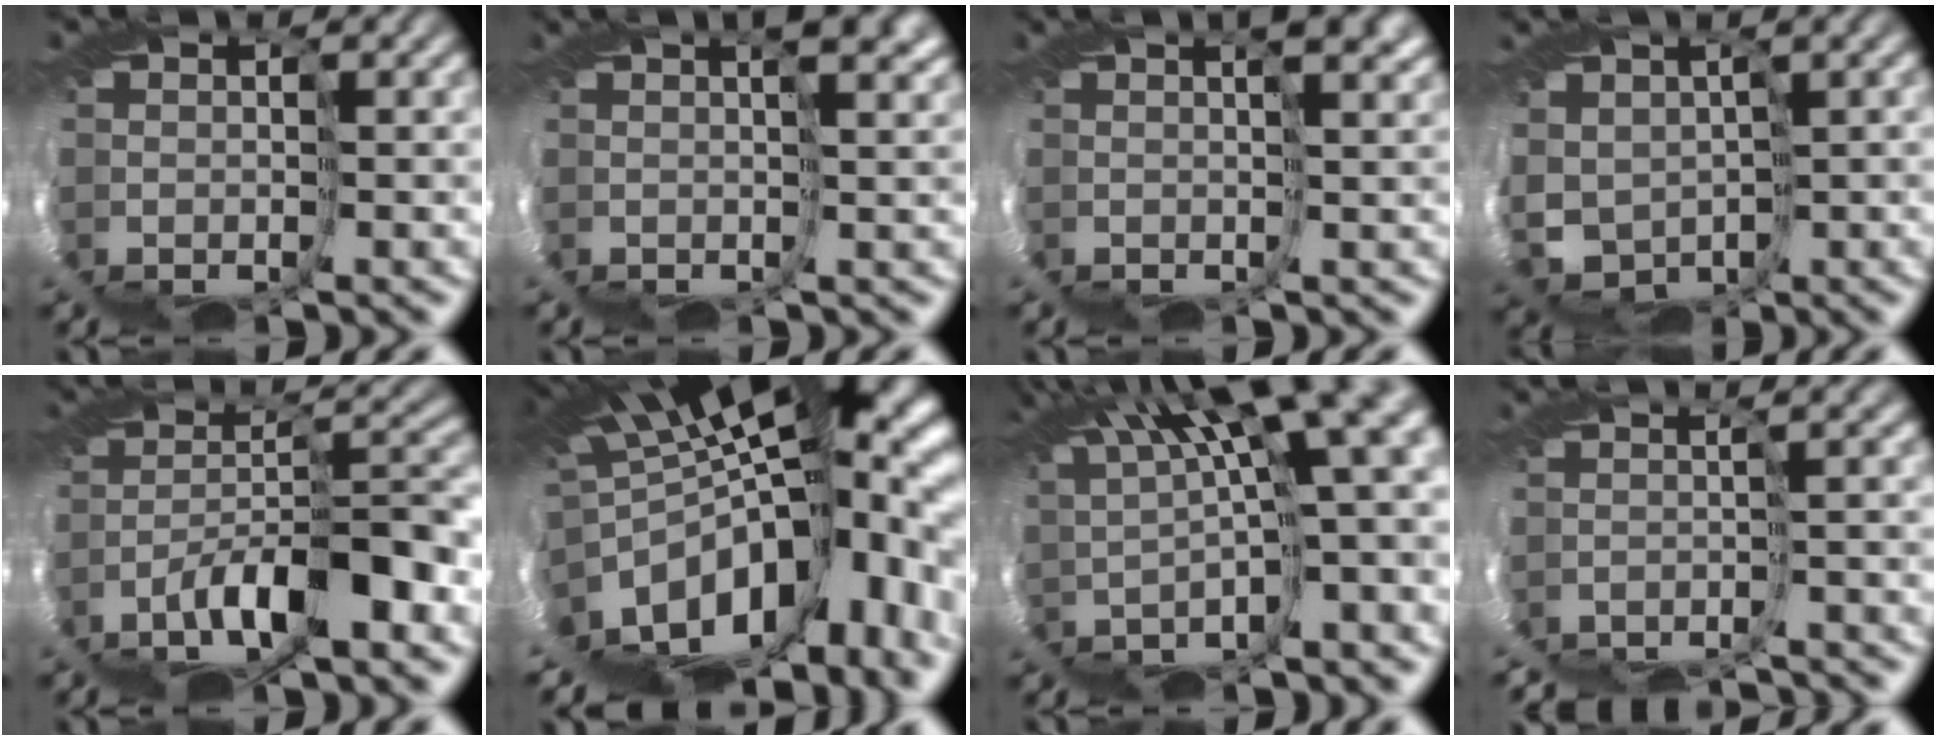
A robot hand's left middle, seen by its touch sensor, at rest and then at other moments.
{"total": 2.8, "force": [1.6, -1.5, 1.7], "torque": [-0.026, -0.001, 0.036]}
{"total": 2.4, "force": [1.3, -1.7, 1.2], "torque": [-0.020, -0.002, 0.031]}
{"total": 2.2, "force": [1.0, 2.0, -0.2], "torque": [-0.038, -0.028, 0.009]}
{"total": 4.4, "force": [-3.1, -1.6, 2.7], "torque": [-0.054, 0.007, -0.059]}
{"total": 9.3, "force": [-1.4, 3.0, 8.7], "torque": [-0.146, -0.035, -0.007]}
{"total": 10.7, "force": [6.4, -0.7, 8.5], "torque": [-0.115, 0.015, 0.133]}
{"total": 8.0, "force": [-7.1, -2.4, -2.9], "torque": [0.040, 0.001, -0.075]}